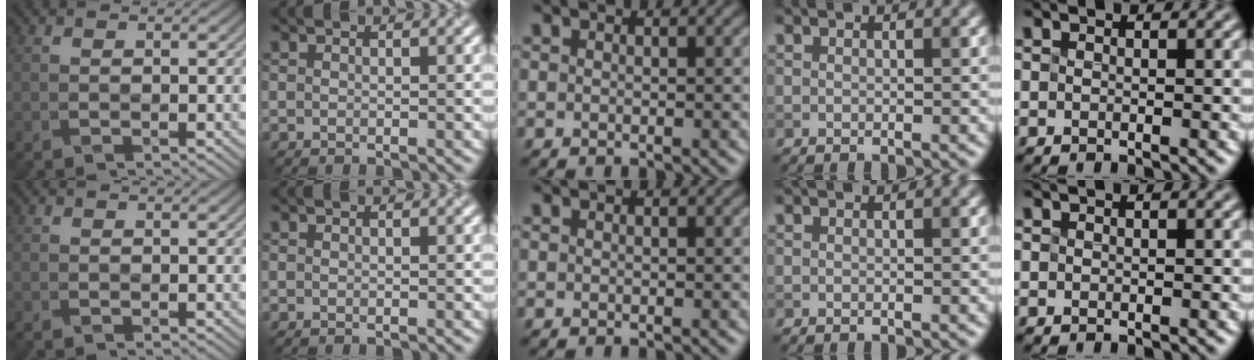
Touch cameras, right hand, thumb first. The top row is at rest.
{"little": {"total": 1.3, "force": [0.7, 0.7, 0.9], "torque": [-0.007, 0.017, 0.004]}}